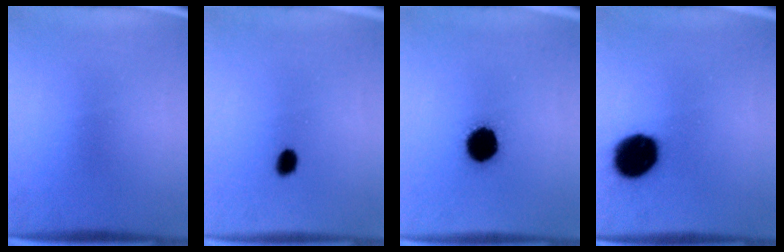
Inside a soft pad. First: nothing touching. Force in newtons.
{"total": 2.6}
{"total": 11.6}
{"total": 14.8}